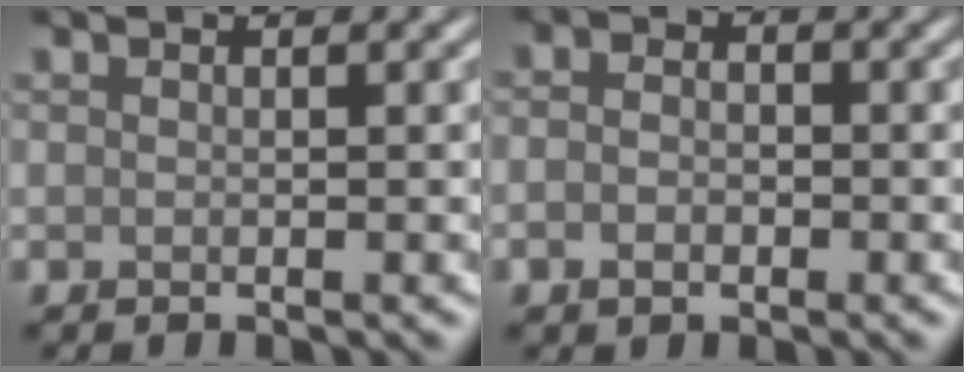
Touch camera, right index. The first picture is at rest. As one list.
[{"total": 2.2, "force": [-0.6, 1.6, 1.3], "torque": [-0.018, -0.001, -0.019]}]